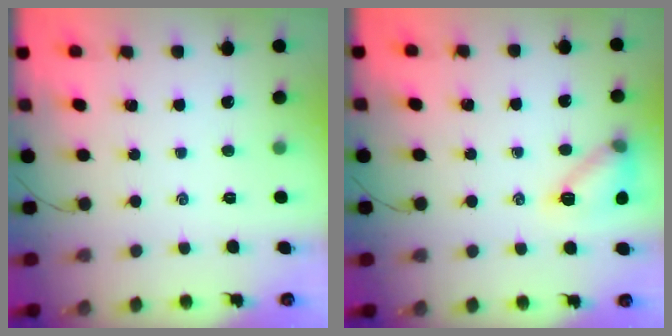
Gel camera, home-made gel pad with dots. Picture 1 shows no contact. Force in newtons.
{"total": 11.6, "press": 11.6, "slide": 0.3}